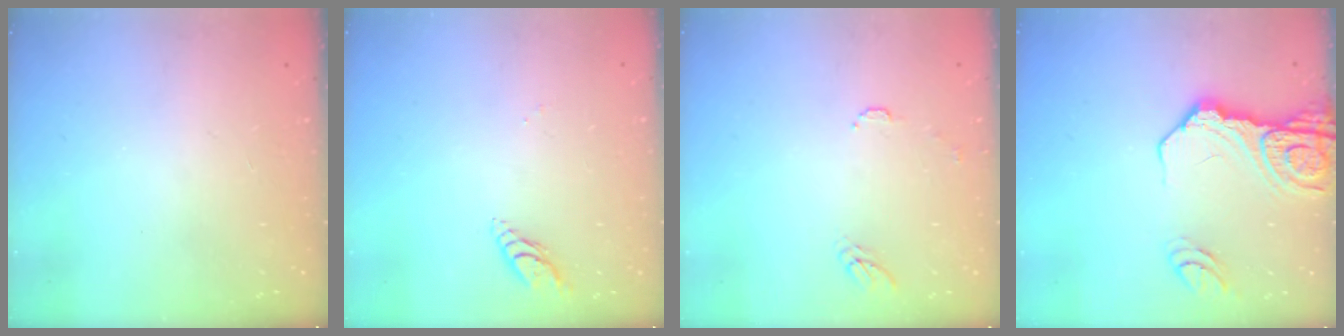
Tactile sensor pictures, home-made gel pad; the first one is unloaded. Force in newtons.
{"total": 4.7, "press": 4.7, "slide": 0.1}
{"total": 8.0, "press": 8.0, "slide": 0.7}
{"total": 16.9, "press": 16.7, "slide": 2.1}